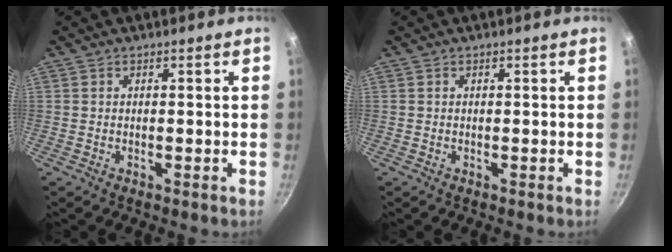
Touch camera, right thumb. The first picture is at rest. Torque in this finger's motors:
{"motor_torque": [-0.01, 0.00, 0.00, 0.00, 0.00]}